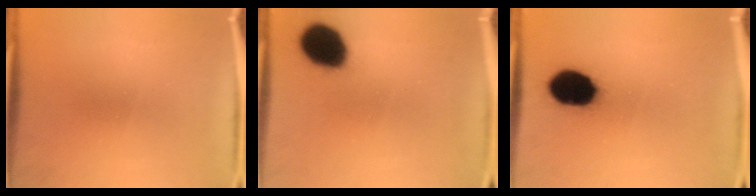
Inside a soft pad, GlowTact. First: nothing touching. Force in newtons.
{"total": 15.0}
{"total": 14.2}